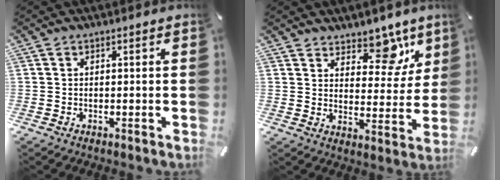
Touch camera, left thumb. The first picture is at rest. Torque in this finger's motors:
{"motor_torque": [0.12, 0.35, -0.02, 0.21, 0.03]}